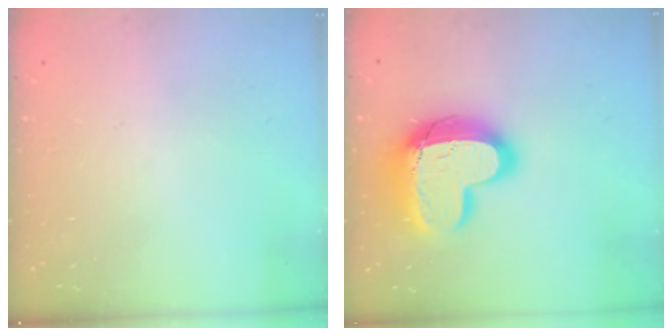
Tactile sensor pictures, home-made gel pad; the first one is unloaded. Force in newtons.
{"total": 18.9, "press": 18.8, "slide": 1.5}